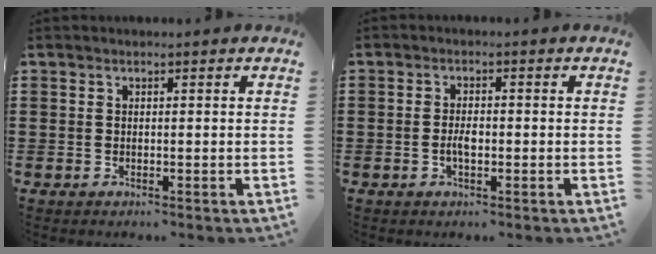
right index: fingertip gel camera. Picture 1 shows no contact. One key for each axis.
{"total": 2.3, "fx": -0.6, "fy": 0.9, "fz": 2.0, "tx": -0.045, "ty": -0.002, "tz": -0.012}